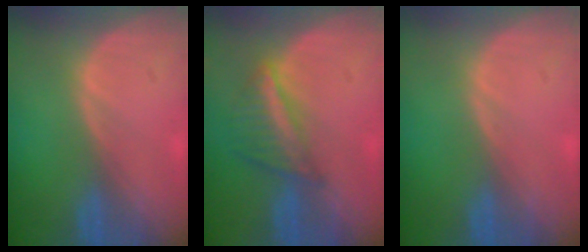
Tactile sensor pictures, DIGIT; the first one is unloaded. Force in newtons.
{"total": 6.1, "press": 5.4, "slide": 2.8}
{"total": 0.0}